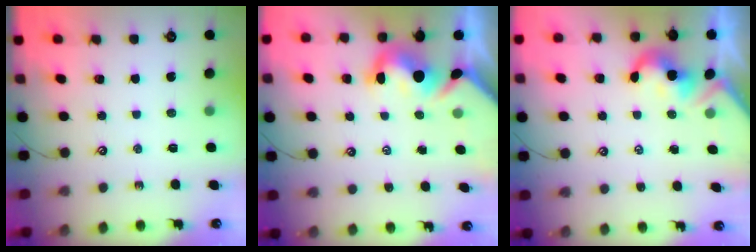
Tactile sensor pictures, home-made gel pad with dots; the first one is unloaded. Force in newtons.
{"total": 6.3, "press": 6.2, "slide": 1.1}
{"total": 2.2, "press": 2.2, "slide": 0.4}